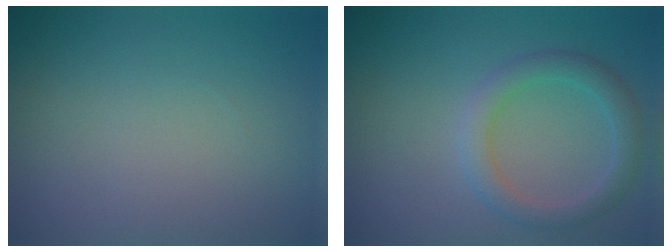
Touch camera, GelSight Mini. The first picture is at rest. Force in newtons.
{"total": 3.0, "press": 3.0, "slide": 0.1}